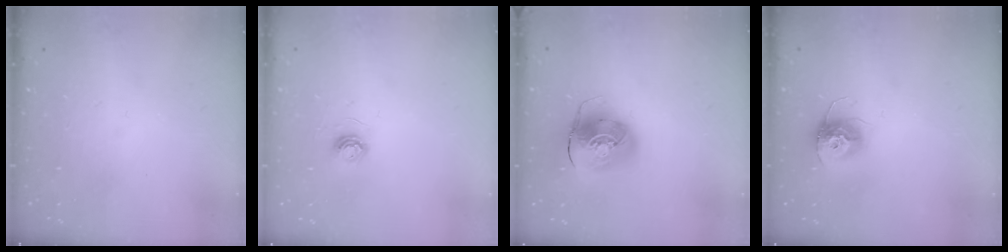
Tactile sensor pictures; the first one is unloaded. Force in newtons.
{"total": 4.0, "press": 4.0, "slide": 0.4}
{"total": 10.8, "press": 10.6, "slide": 1.8}
{"total": 11.2, "press": 11.2, "slide": 0.7}